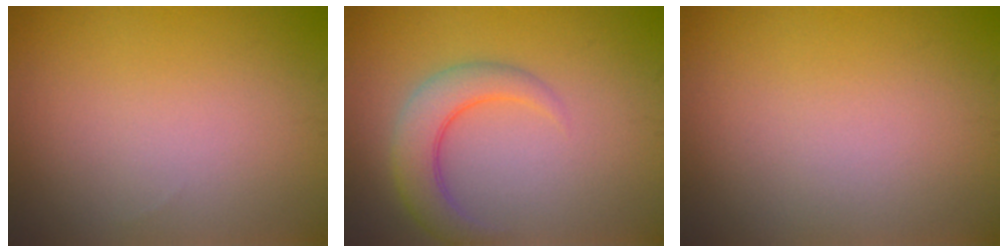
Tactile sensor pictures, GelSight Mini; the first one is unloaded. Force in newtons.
{"total": 4.1, "press": 4.1, "slide": 0.3}
{"total": 0.0}